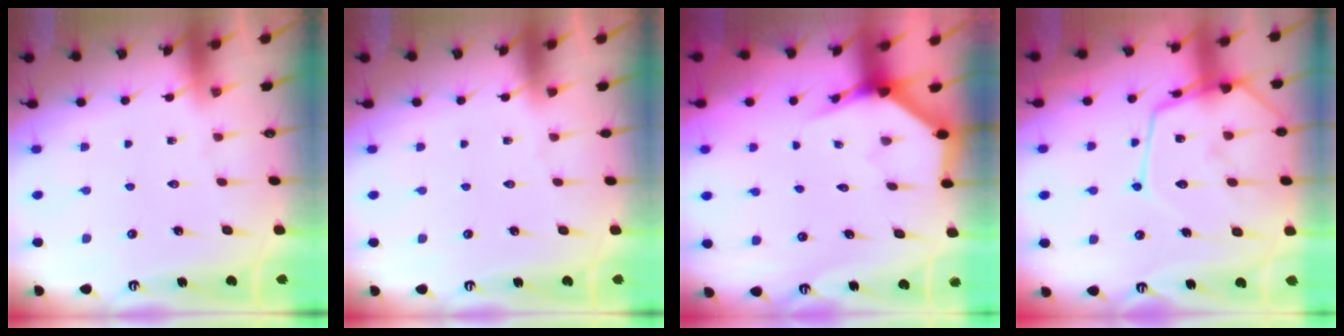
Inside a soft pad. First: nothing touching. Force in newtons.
{"total": 0.0}
{"total": 4.0, "press": 4.0, "slide": 0.2}
{"total": 18.2, "press": 18.2, "slide": 1.6}